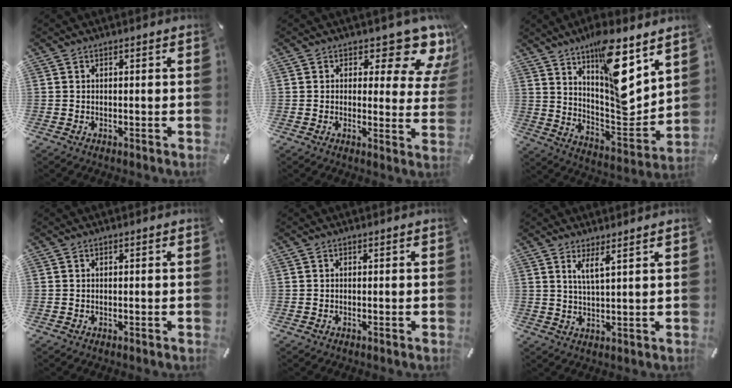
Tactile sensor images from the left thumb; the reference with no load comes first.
{"total": 10.4, "force": [7.0, 4.5, 6.3], "torque": [-0.068, -0.059, 0.119]}
{"total": 16.9, "force": [11.0, 5.0, 11.8], "torque": [-0.156, -0.102, 0.181]}
{"total": 0.0}
{"total": 0.0}
{"total": 4.2, "force": [2.9, 0.0, 3.0], "torque": [-0.068, -0.011, 0.049]}